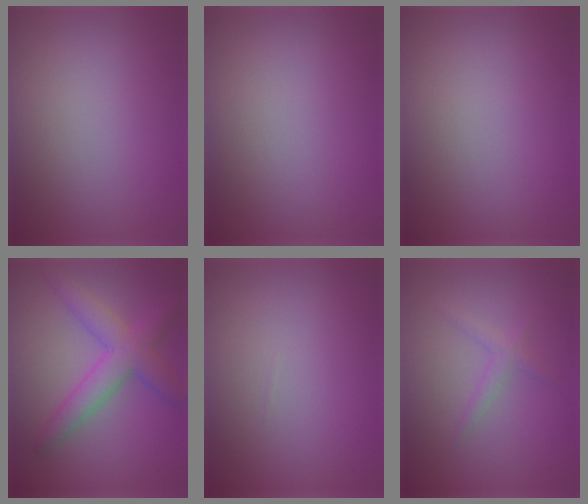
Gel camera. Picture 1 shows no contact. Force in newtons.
{"total": 0.0}
{"total": 0.0}
{"total": 4.9, "press": 4.9, "slide": 0.1}
{"total": 0.0}
{"total": 1.3, "press": 1.3, "slide": 0.1}